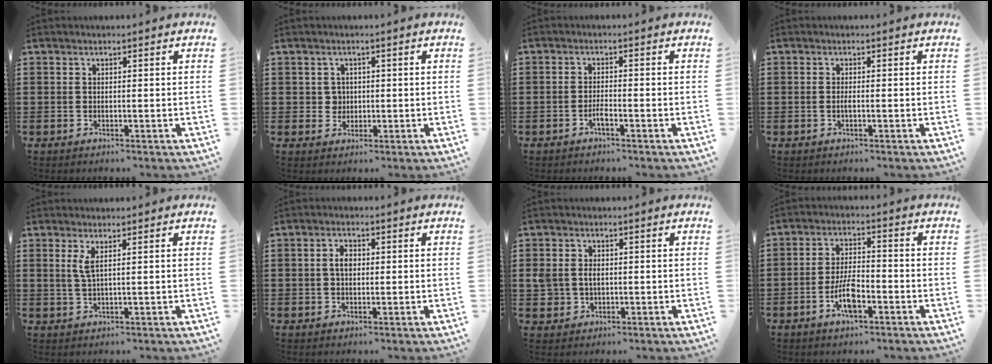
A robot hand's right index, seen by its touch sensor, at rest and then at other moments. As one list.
[{"total": 2.2, "force": [0.1, 2.0, 0.7], "torque": [-0.020, 0.010, 0.001]}, {"total": 2.0, "force": [-1.2, 0.3, 1.6], "torque": [-0.036, -0.003, -0.024]}, {"total": 1.0, "force": [-0.4, 0.1, 1.0], "torque": [-0.019, -0.004, -0.006]}, {"total": 2.2, "force": [0.8, 0.3, 2.0], "torque": [-0.044, 0.001, 0.013]}, {"total": 2.7, "force": [0.2, 1.5, 2.2], "torque": [-0.043, 0.008, 0.001]}, {"total": 2.9, "force": [0.0, 2.4, 1.7], "torque": [-0.054, 0.003, -0.007]}, {"total": 6.4, "force": [-2.7, 2.3, 5.4], "torque": [-0.115, 0.001, -0.053]}]